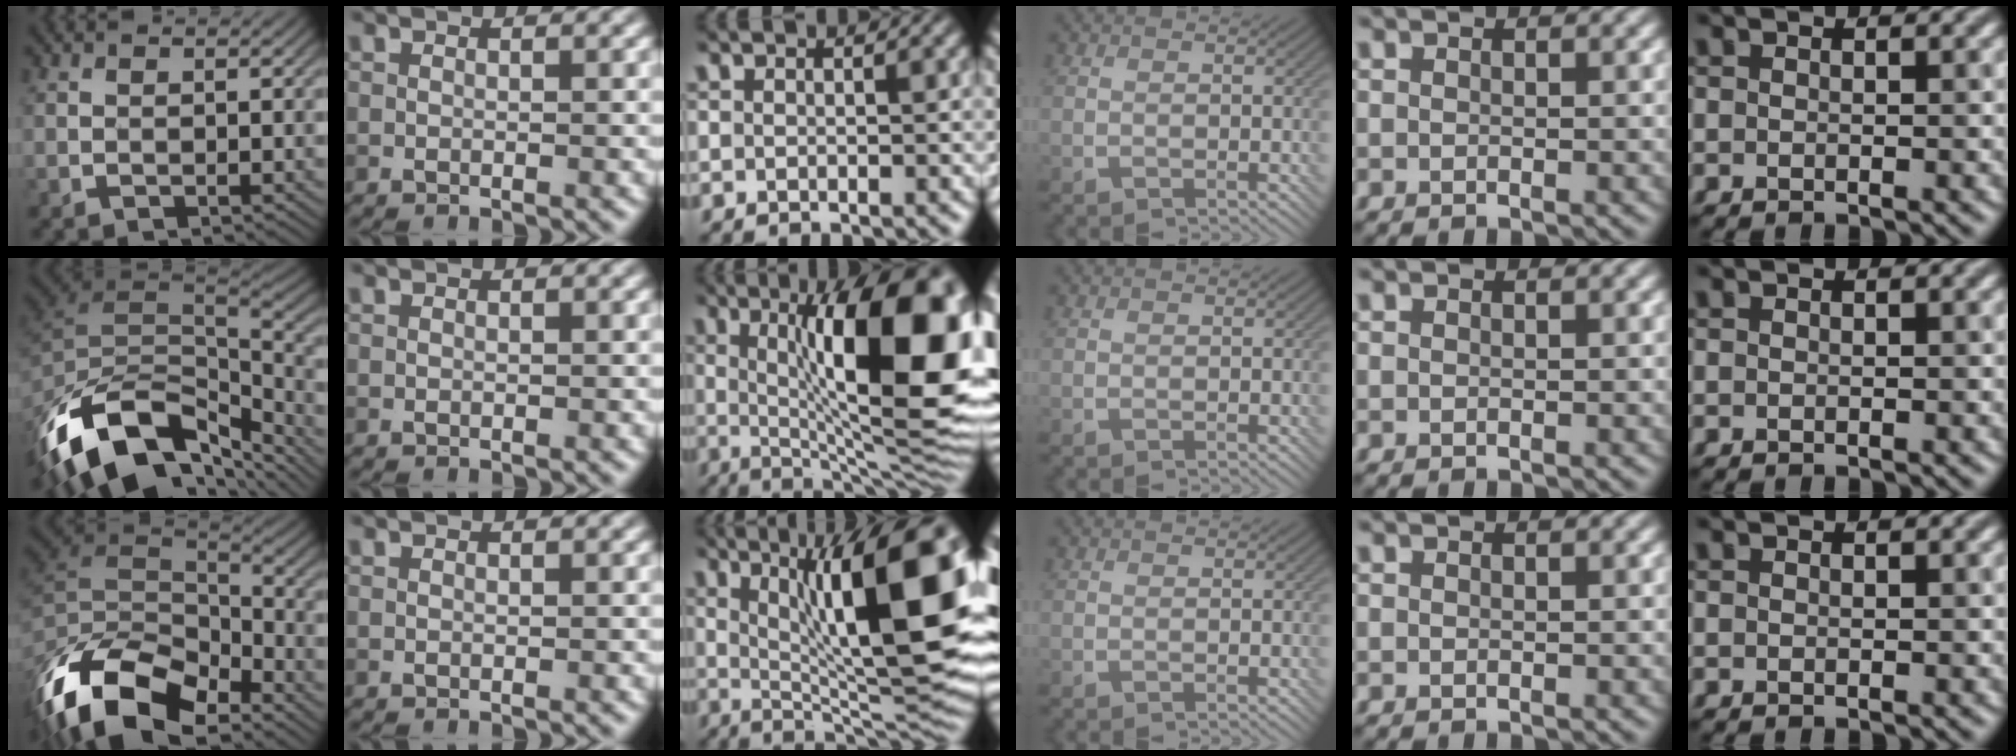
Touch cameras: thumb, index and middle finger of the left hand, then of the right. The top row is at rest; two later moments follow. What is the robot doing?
{"motion": "insert", "object": "bottle cap"}